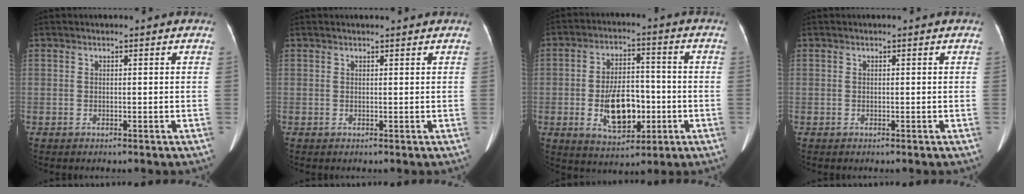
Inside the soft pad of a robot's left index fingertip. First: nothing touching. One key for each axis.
{"total": 1.6, "fx": 1.5, "fy": 0.2, "fz": 0.6, "tx": -0.008, "ty": 0.014, "tz": 0.021}
{"total": 10.4, "fx": -2.6, "fy": 5.5, "fz": 8.5, "tx": -0.156, "ty": 0.007, "tz": -0.036}
{"total": 0.0}